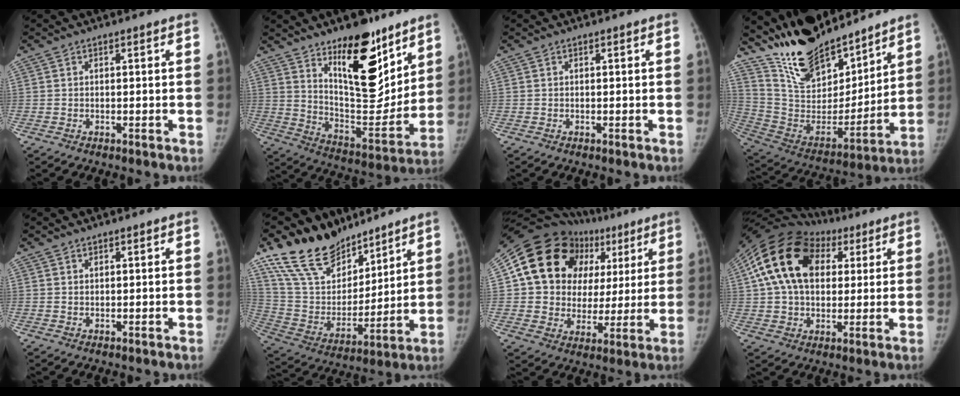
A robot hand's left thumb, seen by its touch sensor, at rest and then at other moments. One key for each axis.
{"total": 20.5, "fx": 12.1, "fy": 8.7, "fz": 14.1, "tx": -0.151, "ty": -0.101, "tz": 0.198}
{"total": 0.0}
{"total": 22.9, "fx": 19.2, "fy": 8.5, "fz": 9.1, "tx": -0.122, "ty": -0.110, "tz": 0.344}
{"total": 0.7, "fx": 0.6, "fy": 0.3, "fz": 0.1, "tx": 0.004, "ty": -0.004, "tz": 0.008}
{"total": 20.5, "fx": 15.8, "fy": 10.3, "fz": 8.2, "tx": -0.114, "ty": -0.074, "tz": 0.298}
{"total": 23.1, "fx": 8.4, "fy": 18.1, "fz": 11.6, "tx": -0.127, "ty": 0.035, "tz": 0.143}
{"total": 21.6, "fx": 6.6, "fy": 15.0, "fz": 14.0, "tx": -0.252, "ty": 0.032, "tz": 0.110}